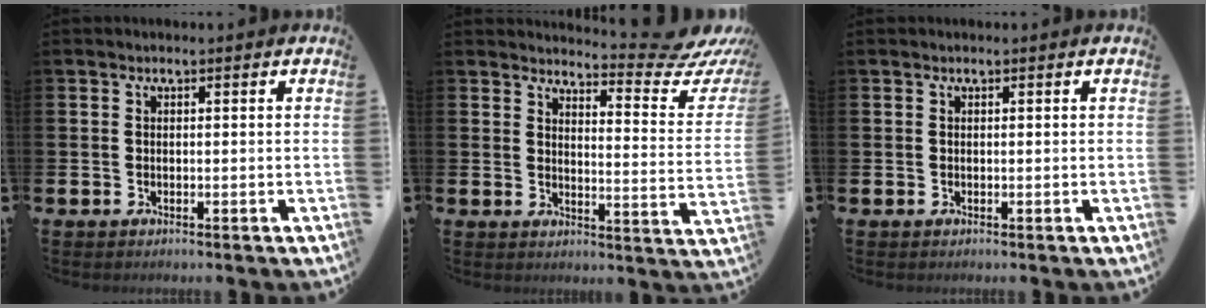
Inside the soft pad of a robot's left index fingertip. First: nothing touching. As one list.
[{"total": 5.4, "force": [5.0, 0.5, 2.1], "torque": [-0.035, -0.049, 0.075]}, {"total": 0.0}]